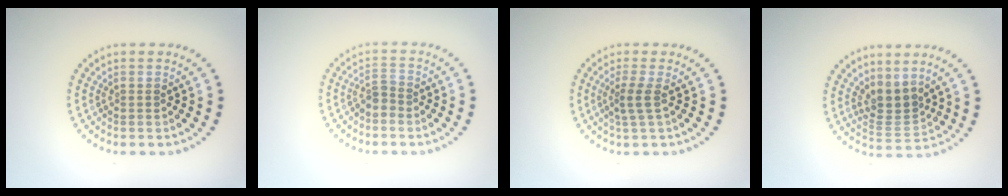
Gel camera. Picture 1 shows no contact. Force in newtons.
{"total": 1.5, "press": 1.2, "slide": 0.9}
{"total": 2.0, "press": 1.4, "slide": 1.4}
{"total": 2.8, "press": 2.1, "slide": 1.8}